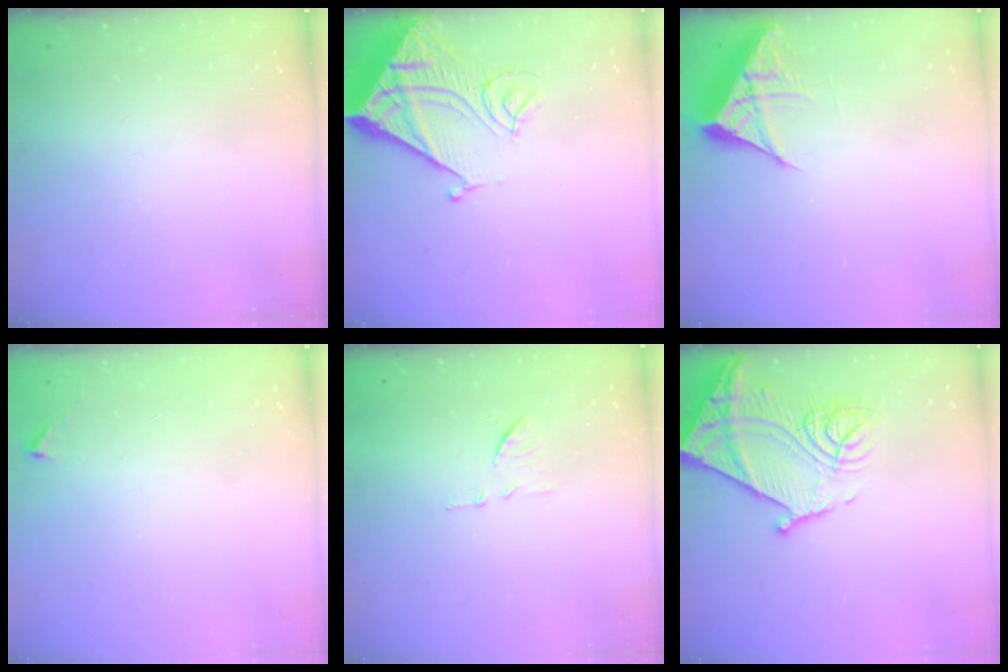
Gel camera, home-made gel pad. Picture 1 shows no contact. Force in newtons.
{"total": 14.7, "press": 14.6, "slide": 1.7}
{"total": 6.9, "press": 6.8, "slide": 0.6}
{"total": 2.7, "press": 2.7, "slide": 0.5}
{"total": 8.2, "press": 8.2, "slide": 0.6}
{"total": 19.8, "press": 19.7, "slide": 2.1}